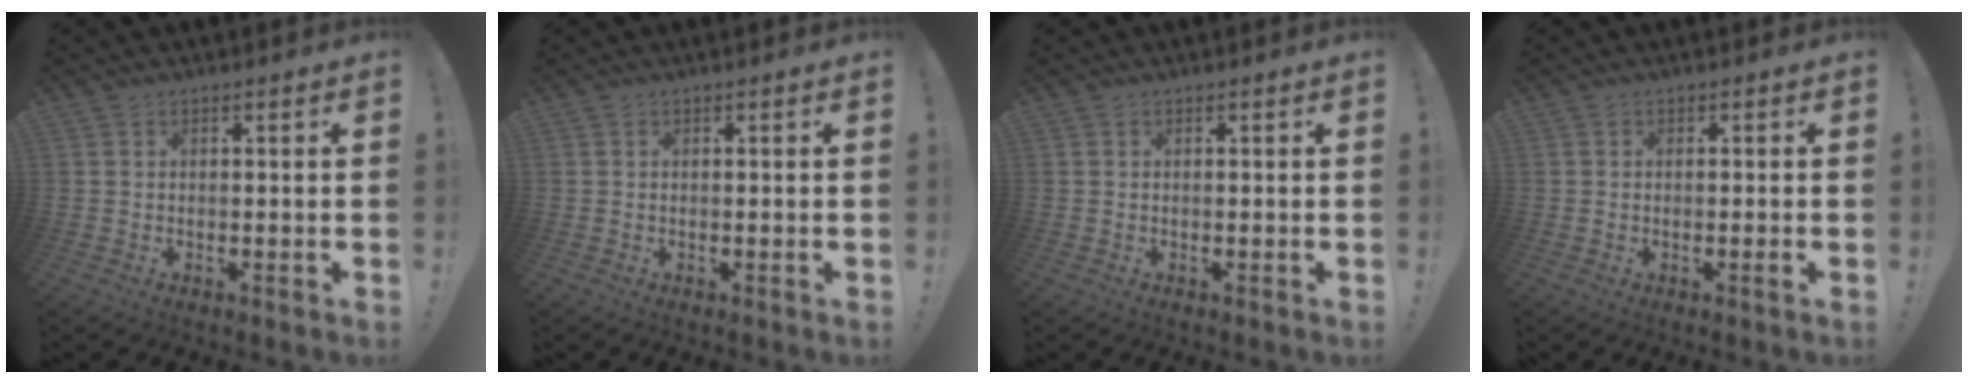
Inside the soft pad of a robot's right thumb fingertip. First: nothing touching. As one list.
[{"total": 0.0}, {"total": 0.0}, {"total": 1.4, "force": [-0.5, -0.2, 1.3], "torque": [-0.030, 0.003, -0.008]}]